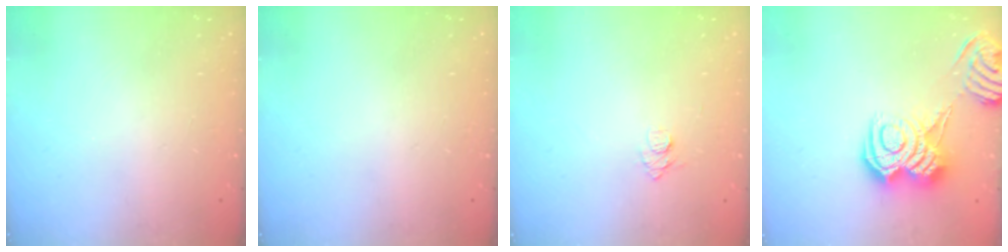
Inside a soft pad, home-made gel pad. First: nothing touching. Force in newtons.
{"total": 0.0}
{"total": 6.4, "press": 6.4, "slide": 0.7}
{"total": 9.6, "press": 9.5, "slide": 1.1}